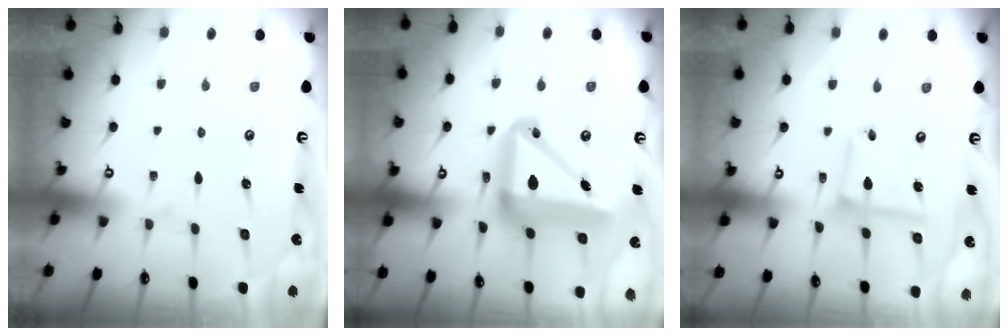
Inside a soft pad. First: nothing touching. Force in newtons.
{"total": 18.8, "press": 18.6, "slide": 2.9}
{"total": 9.0, "press": 8.9, "slide": 0.7}